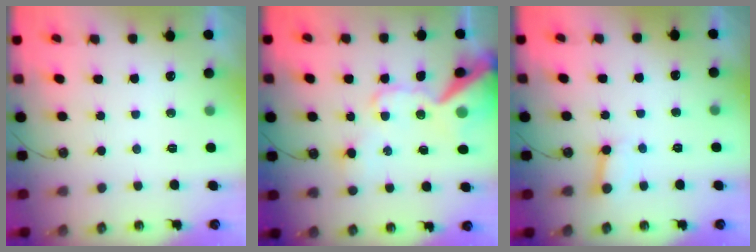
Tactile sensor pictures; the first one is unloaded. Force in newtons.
{"total": 17.3, "press": 17.2, "slide": 2.3}
{"total": 3.0, "press": 3.0, "slide": 0.3}